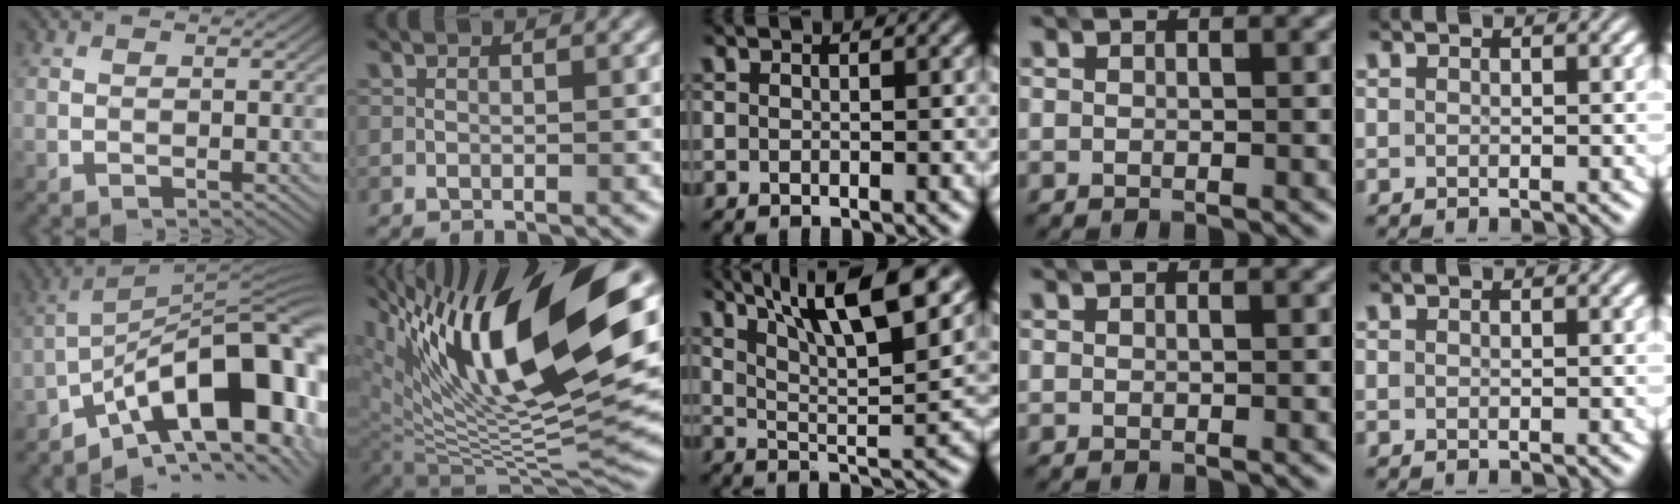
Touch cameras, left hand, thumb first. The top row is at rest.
{"thumb": {"total": 16.6, "force": [-6.7, 7.4, 13.3], "torque": [-0.188, 0.001, -0.126]}, "index": {"total": 17.0, "force": [7.3, 5.6, 14.3], "torque": [-0.257, 0.013, 0.135]}, "middle": {"total": 12.5, "force": [7.7, 3.5, 9.1], "torque": [-0.127, 0.017, 0.103]}}